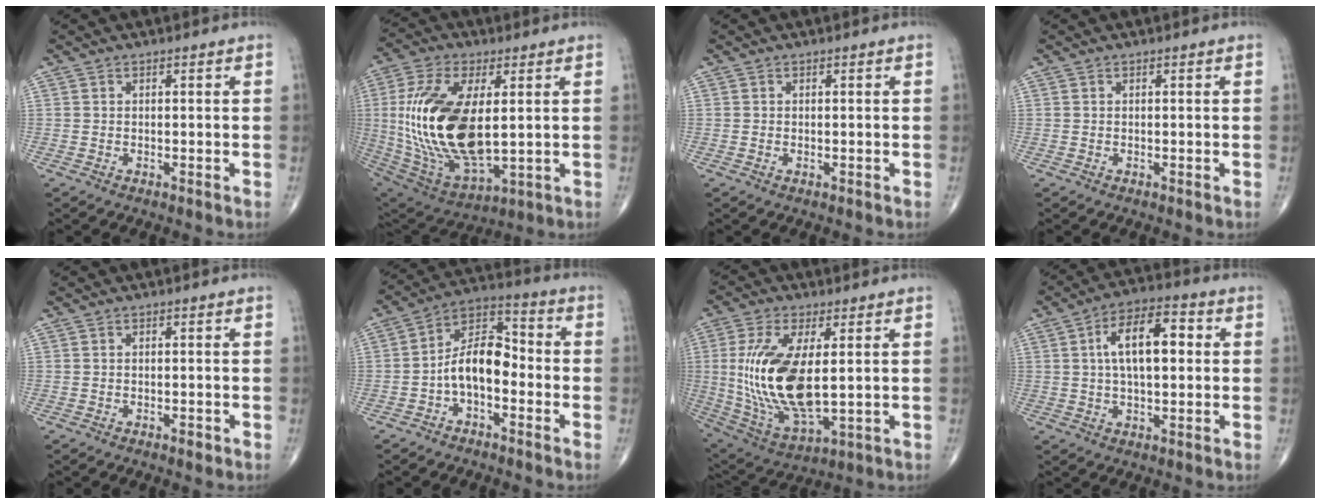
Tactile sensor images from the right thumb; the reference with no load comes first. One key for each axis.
{"total": 23.9, "fx": 1.7, "fy": 11.6, "fz": 20.9, "tx": -0.426, "ty": -0.020, "tz": 0.044}
{"total": 0.0}
{"total": 0.0}
{"total": 1.1, "fx": -0.7, "fy": 0.4, "fz": 0.7, "tx": -0.009, "ty": -0.001, "tz": -0.012}
{"total": 10.3, "fx": -2.6, "fy": 5.8, "fz": 8.0, "tx": -0.119, "ty": 0.046, "tz": -0.059}
{"total": 18.9, "fx": 1.2, "fy": 8.2, "fz": 17.0, "tx": -0.352, "ty": -0.021, "tz": 0.037}
{"total": 11.9, "fx": 1.8, "fy": 5.6, "fz": 10.3, "tx": -0.164, "ty": 0.020, "tz": 0.024}